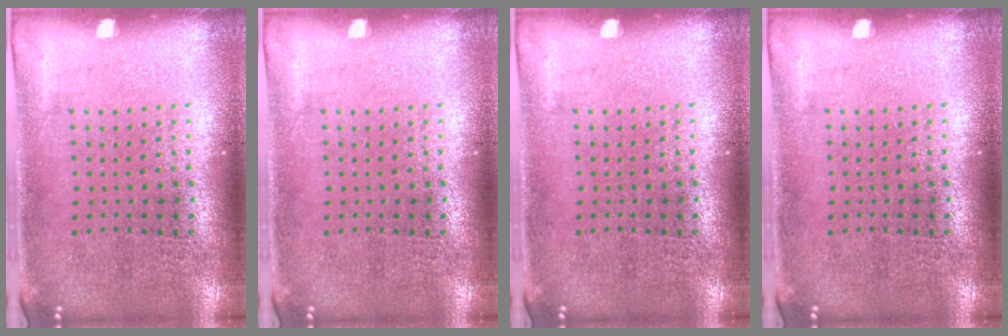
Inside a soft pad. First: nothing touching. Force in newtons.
{"total": 0.0}
{"total": 0.0}
{"total": 0.0}